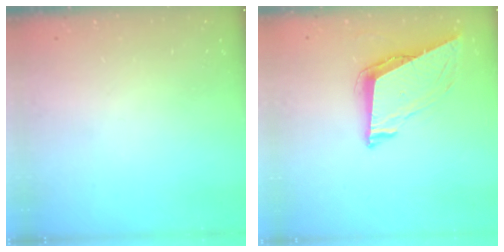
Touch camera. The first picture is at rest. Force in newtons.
{"total": 9.2, "press": 8.6, "slide": 3.3}